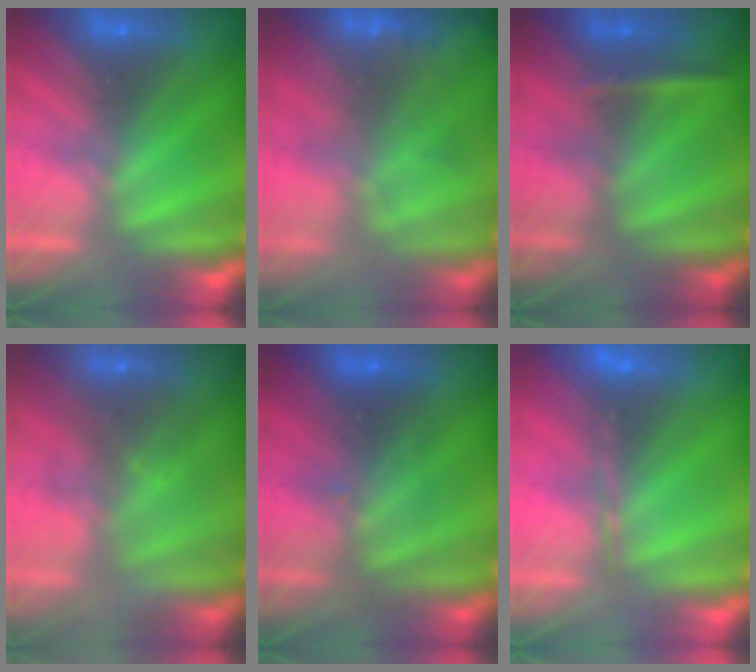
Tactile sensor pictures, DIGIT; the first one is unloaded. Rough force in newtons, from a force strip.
{"total": 9.9}
{"total": 2.4}
{"total": 2.8}
{"total": 2.3}
{"total": 1.7}